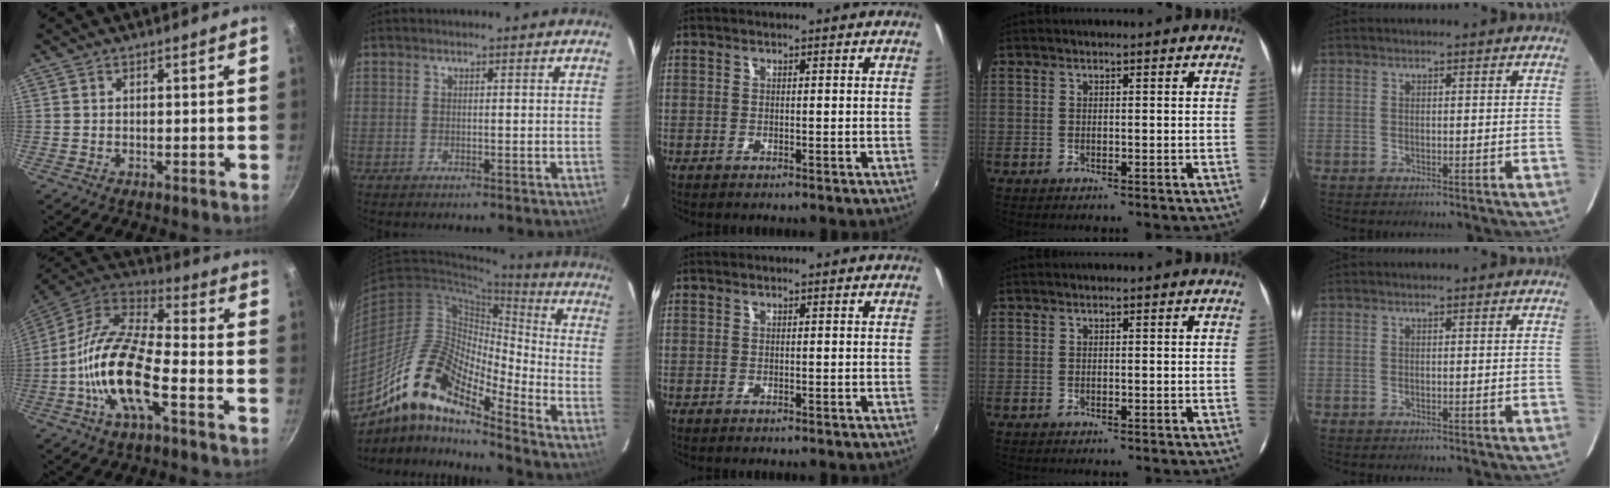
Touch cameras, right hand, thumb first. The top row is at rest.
{"thumb": {"total": 18.2, "force": [-5.8, 6.9, 15.8], "torque": [-0.302, 0.043, -0.132]}, "index": {"total": 16.6, "force": [-12.0, 4.4, 10.6], "torque": [-0.178, -0.004, -0.241]}}